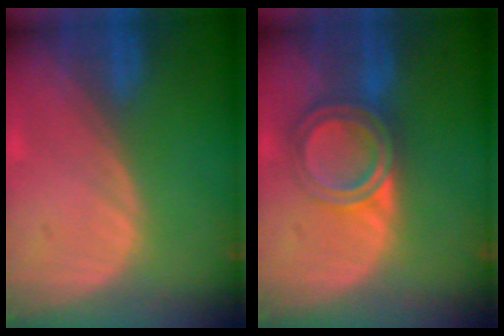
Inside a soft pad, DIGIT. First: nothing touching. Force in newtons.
{"total": 6.4, "press": 5.4, "slide": 3.4}